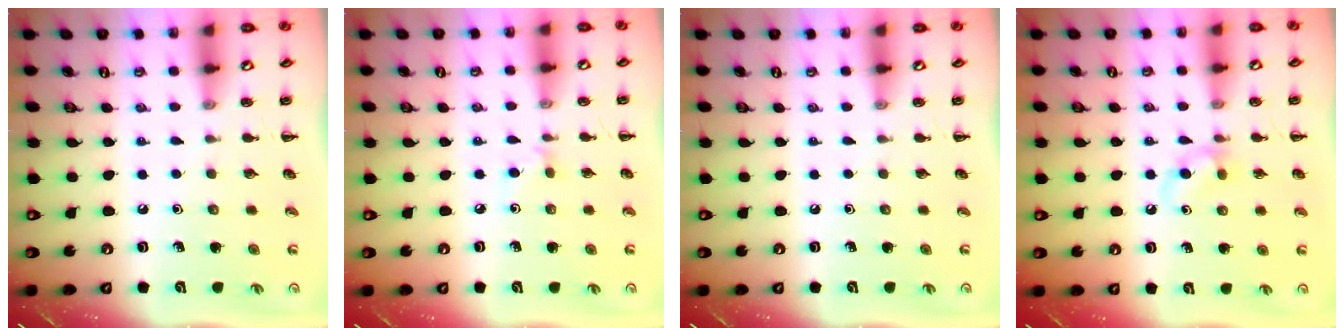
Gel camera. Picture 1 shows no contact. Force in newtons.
{"total": 3.8, "press": 3.6, "slide": 1.2}
{"total": 0.0}
{"total": 5.3, "press": 5.0, "slide": 1.8}